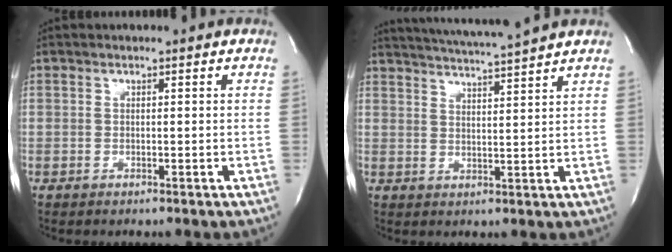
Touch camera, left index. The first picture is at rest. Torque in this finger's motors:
{"motor_torque": [0.10, -0.23, 0.36, 0.11]}